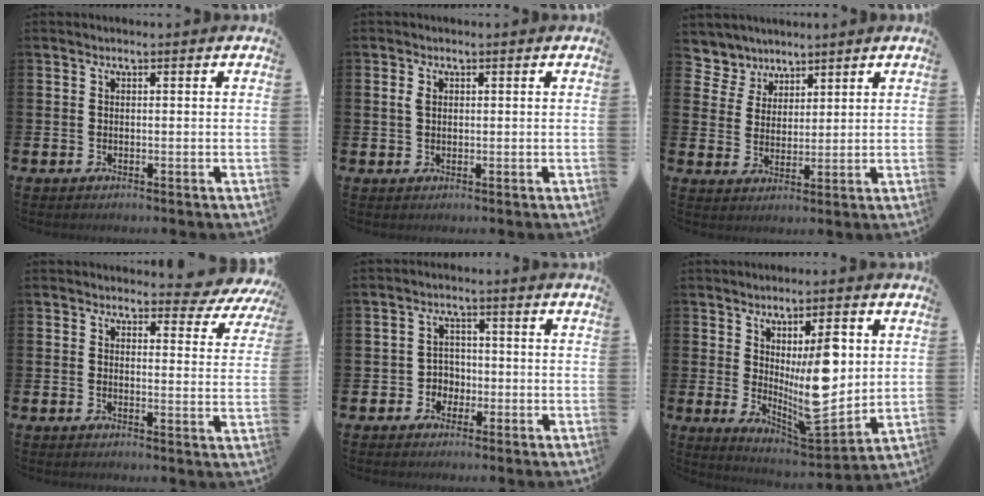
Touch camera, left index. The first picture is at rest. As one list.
[{"total": 1.7, "force": [0.8, 1.0, 1.0], "torque": [-0.009, 0.001, 0.011]}, {"total": 4.7, "force": [4.0, 2.4, -0.7], "torque": [-0.006, -0.021, 0.072]}, {"total": 3.3, "force": [3.0, 1.3, 0.6], "torque": [-0.001, -0.029, 0.045]}, {"total": 2.8, "force": [-1.3, 2.4, 0.5], "torque": [-0.014, 0.001, -0.033]}, {"total": 9.3, "force": [1.4, 3.0, 8.7], "torque": [-0.139, -0.019, 0.023]}]